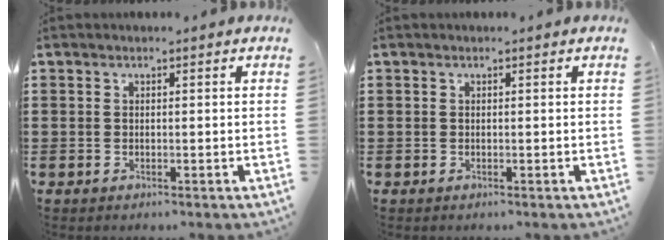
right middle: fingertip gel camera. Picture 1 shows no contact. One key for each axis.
{"total": 0.0}